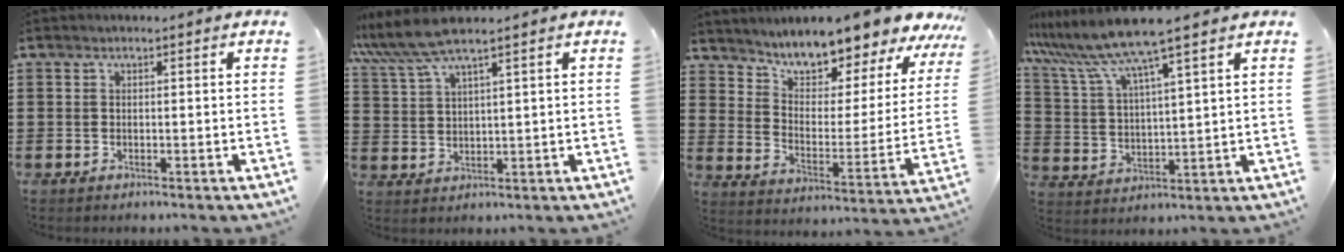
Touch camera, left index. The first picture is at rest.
{"total": 7.4, "force": [5.9, 0.0, 4.5], "torque": [-0.115, -0.024, 0.101]}
{"total": 8.6, "force": [8.4, 0.9, 1.9], "torque": [-0.063, -0.074, 0.142]}
{"total": 9.1, "force": [7.6, -0.7, 5.1], "torque": [-0.124, -0.041, 0.127]}